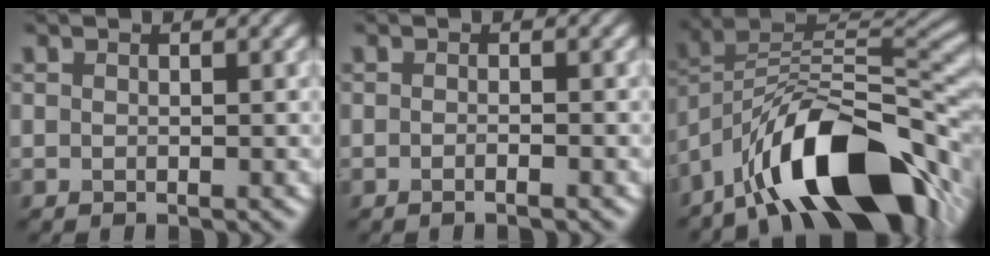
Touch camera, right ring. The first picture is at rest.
{"total": 1.2, "force": [-0.7, 0.2, 1.0], "torque": [-0.013, -0.002, -0.013]}
{"total": 14.5, "force": [-8.3, 5.7, 10.5], "torque": [-0.159, 0.015, -0.148]}